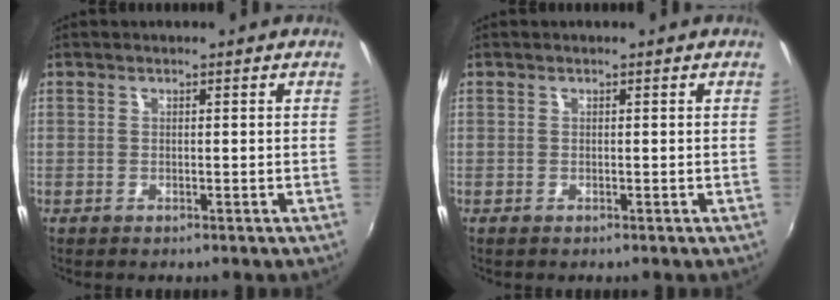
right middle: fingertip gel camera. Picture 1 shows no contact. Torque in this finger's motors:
{"motor_torque": [0.00, 0.00, -0.01, 0.00]}